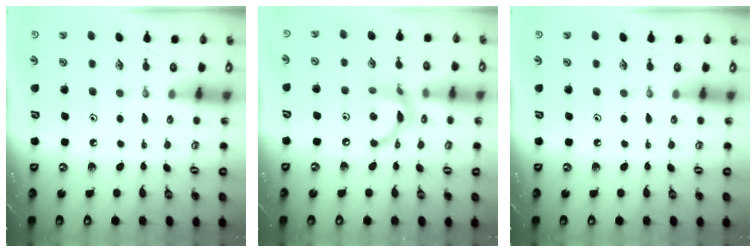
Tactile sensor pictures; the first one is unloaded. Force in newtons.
{"total": 13.3, "press": 13.2, "slide": 1.2}
{"total": 0.0}